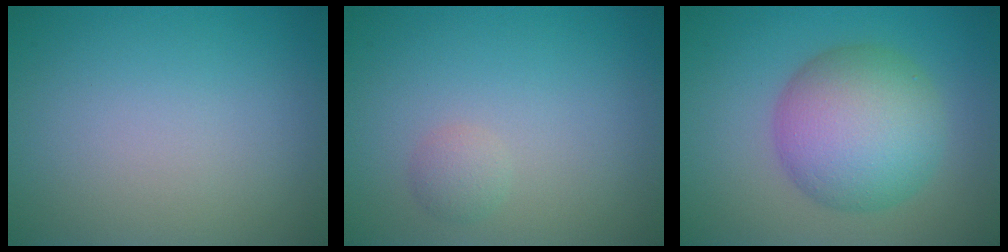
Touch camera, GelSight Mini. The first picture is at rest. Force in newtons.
{"total": 1.2, "press": 1.2, "slide": 0.0}
{"total": 8.5, "press": 8.5, "slide": 0.3}